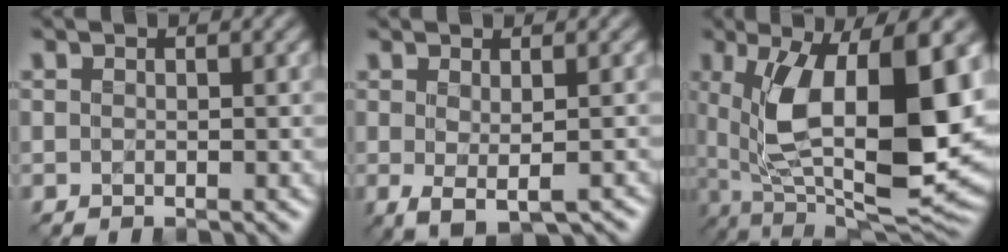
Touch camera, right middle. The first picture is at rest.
{"total": 2.8, "force": [-0.4, 0.8, 2.6], "torque": [-0.045, -0.008, -0.001]}
{"total": 14.5, "force": [1.2, 6.3, 13.0], "torque": [-0.209, -0.025, 0.026]}